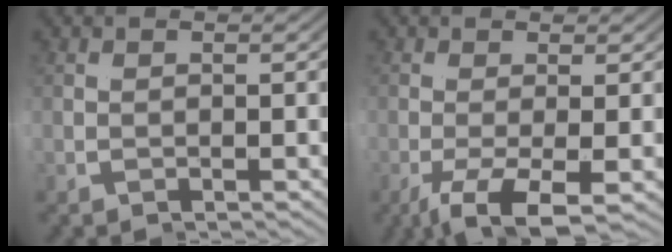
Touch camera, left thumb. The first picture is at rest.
{"total": 3.2, "force": [-1.4, -1.1, 2.6], "torque": [-0.043, 0.009, -0.033]}